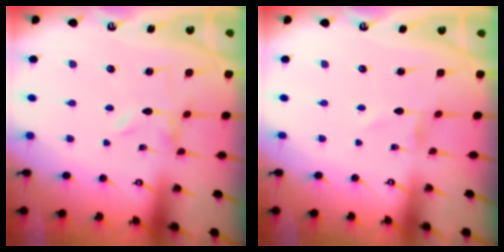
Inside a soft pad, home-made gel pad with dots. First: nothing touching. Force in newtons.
{"total": 0.6, "press": 0.6, "slide": 0.1}